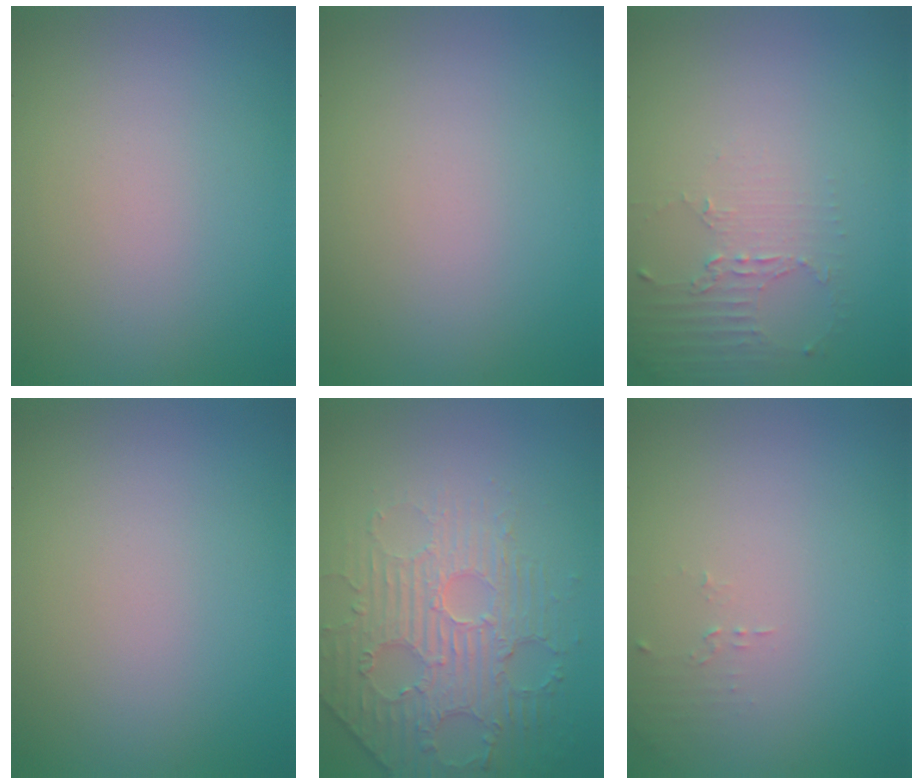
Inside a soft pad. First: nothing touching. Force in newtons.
{"total": 0.0}
{"total": 2.2, "press": 1.6, "slide": 1.5}
{"total": 0.0}
{"total": 4.8, "press": 3.8, "slide": 3.0}
{"total": 0.9, "press": 0.9, "slide": 0.3}